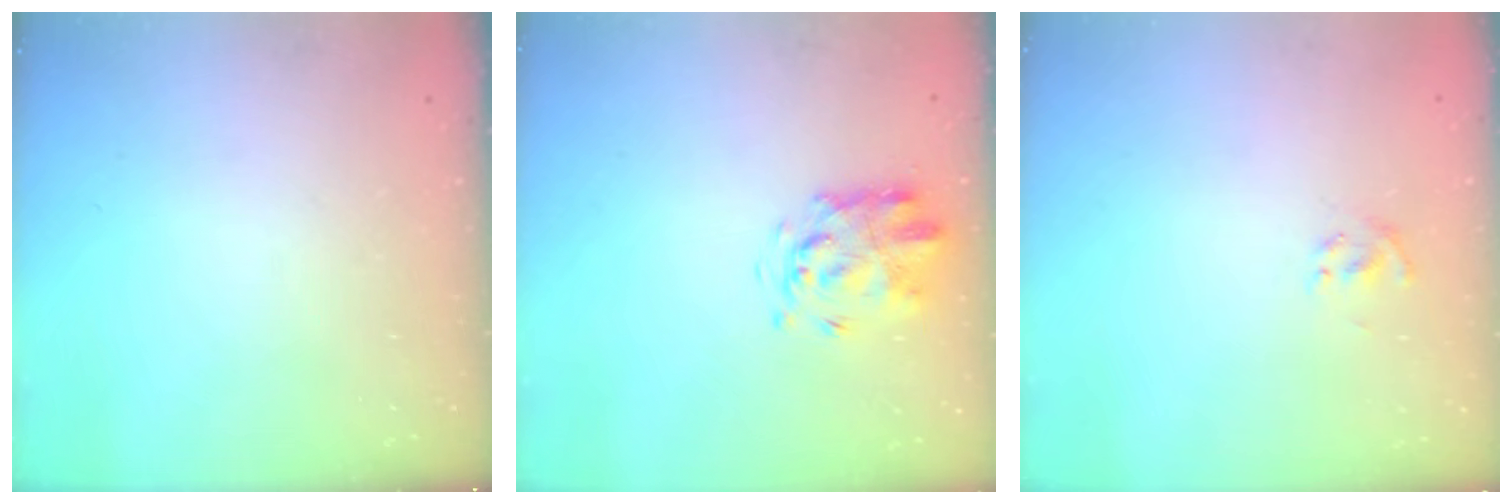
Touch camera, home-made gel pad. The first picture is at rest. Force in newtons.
{"total": 3.6, "press": 3.5, "slide": 1.0}
{"total": 2.0, "press": 1.7, "slide": 0.9}